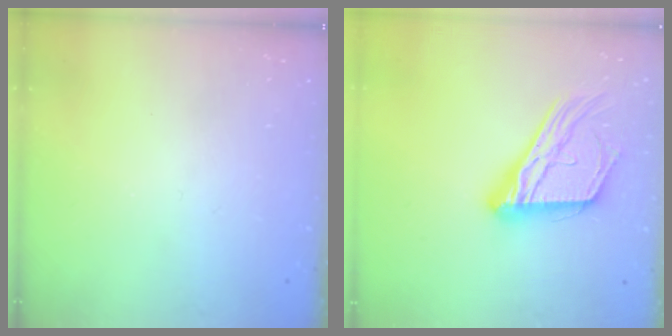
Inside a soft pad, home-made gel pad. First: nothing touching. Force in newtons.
{"total": 17.9, "press": 17.8, "slide": 1.5}